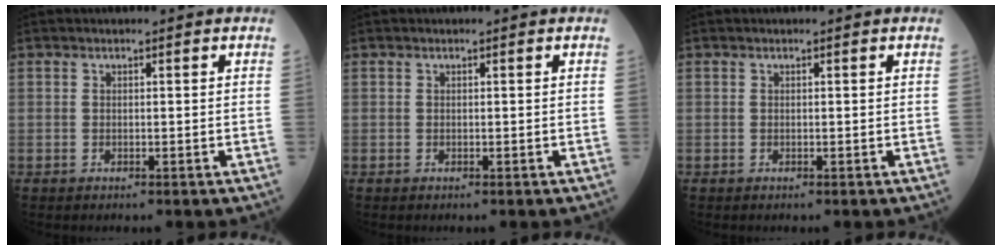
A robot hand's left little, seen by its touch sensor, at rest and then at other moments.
{"total": 0.0}
{"total": 0.0}